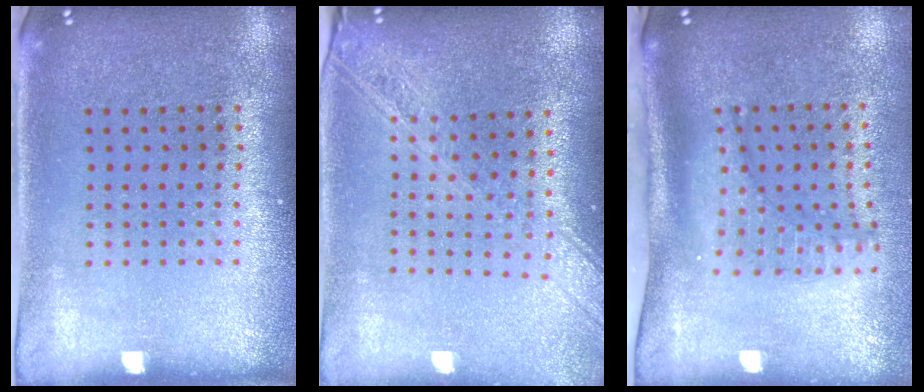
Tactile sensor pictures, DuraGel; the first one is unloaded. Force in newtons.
{"total": 2.3, "press": 1.9, "slide": 1.2}
{"total": 1.6, "press": 1.3, "slide": 0.9}